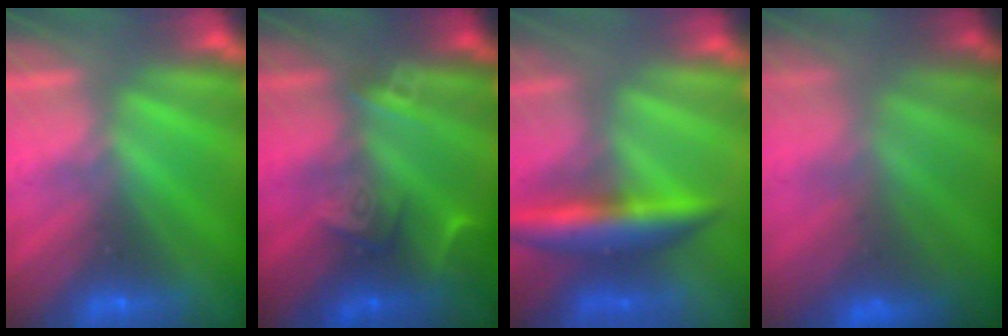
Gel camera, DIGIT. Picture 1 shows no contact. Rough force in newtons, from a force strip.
{"total": 2.4}
{"total": 6.5}
{"total": 3.5}